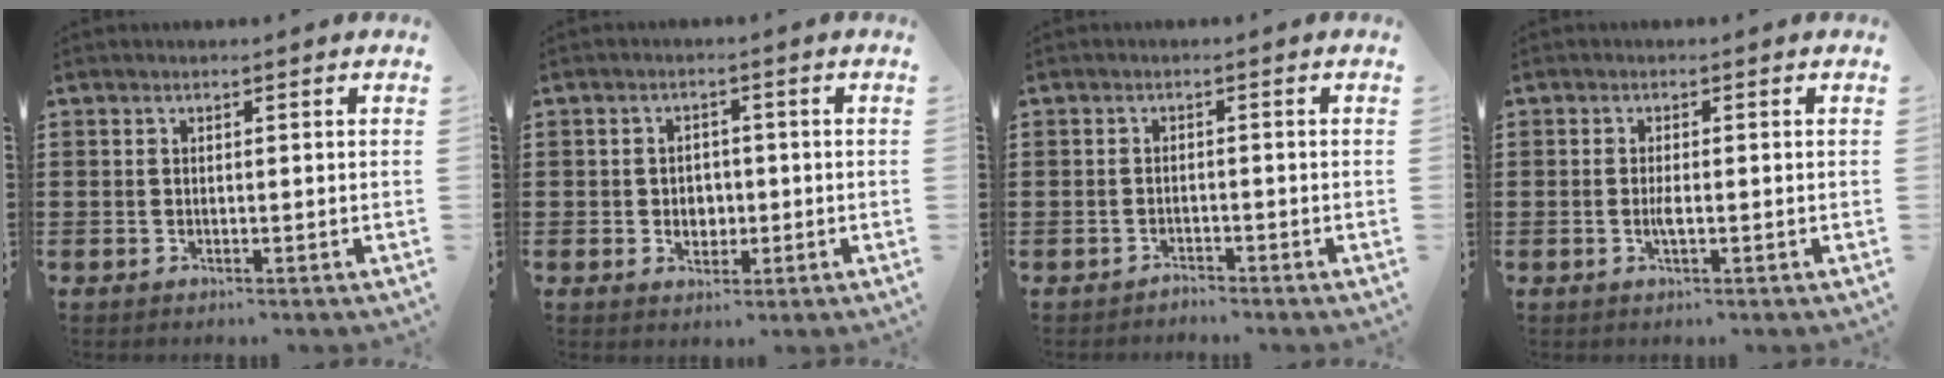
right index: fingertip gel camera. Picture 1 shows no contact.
{"total": 2.6, "force": [-0.3, 2.3, 1.2], "torque": [-0.021, 0.003, -0.012]}
{"total": 1.3, "force": [-1.3, 0.1, -0.1], "torque": [-0.003, 0.003, -0.029]}
{"total": 1.7, "force": [-0.4, 0.4, 1.6], "torque": [-0.037, -0.003, -0.009]}